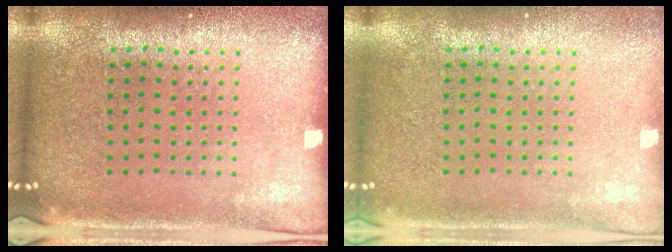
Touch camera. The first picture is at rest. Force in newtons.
{"total": 0.7, "press": 0.6, "slide": 0.3}